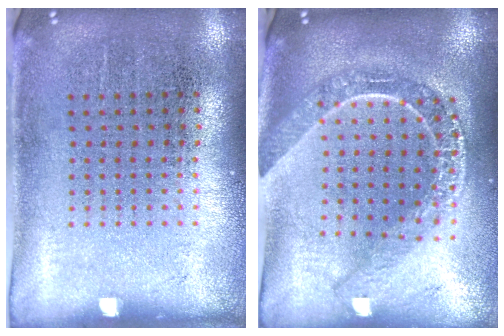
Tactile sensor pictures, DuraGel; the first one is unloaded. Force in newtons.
{"total": 2.0, "press": 1.7, "slide": 1.1}